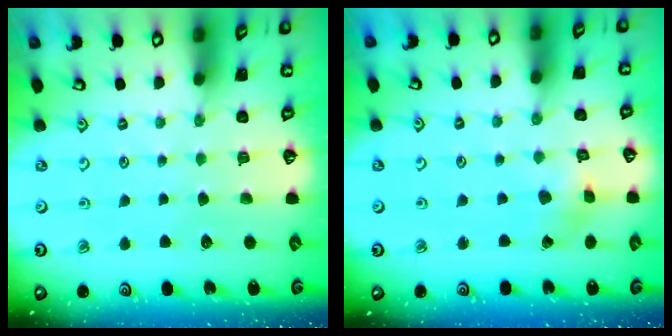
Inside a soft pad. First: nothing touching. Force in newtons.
{"total": 2.4, "press": 2.3, "slide": 0.4}